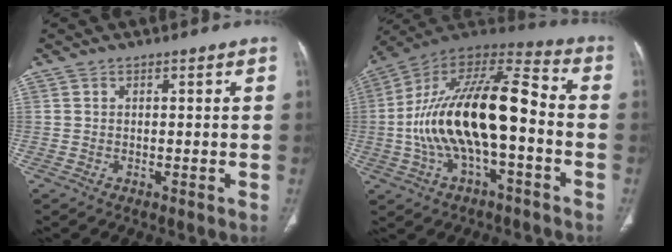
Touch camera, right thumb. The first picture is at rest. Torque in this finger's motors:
{"motor_torque": [1.87, 1.87, 2.09, -0.68, 0.39]}